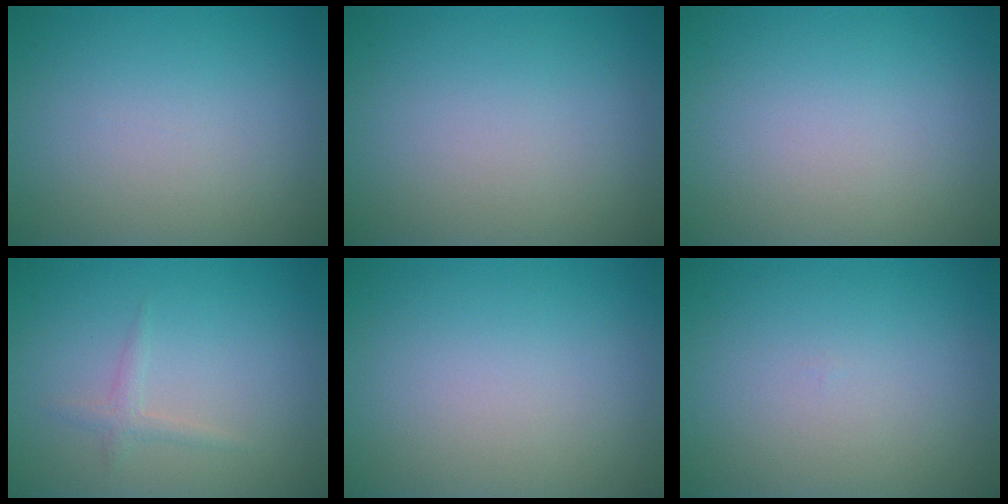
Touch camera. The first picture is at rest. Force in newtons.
{"total": 0.0}
{"total": 0.0}
{"total": 1.1, "press": 1.0, "slide": 0.1}
{"total": 0.0}
{"total": 0.0}